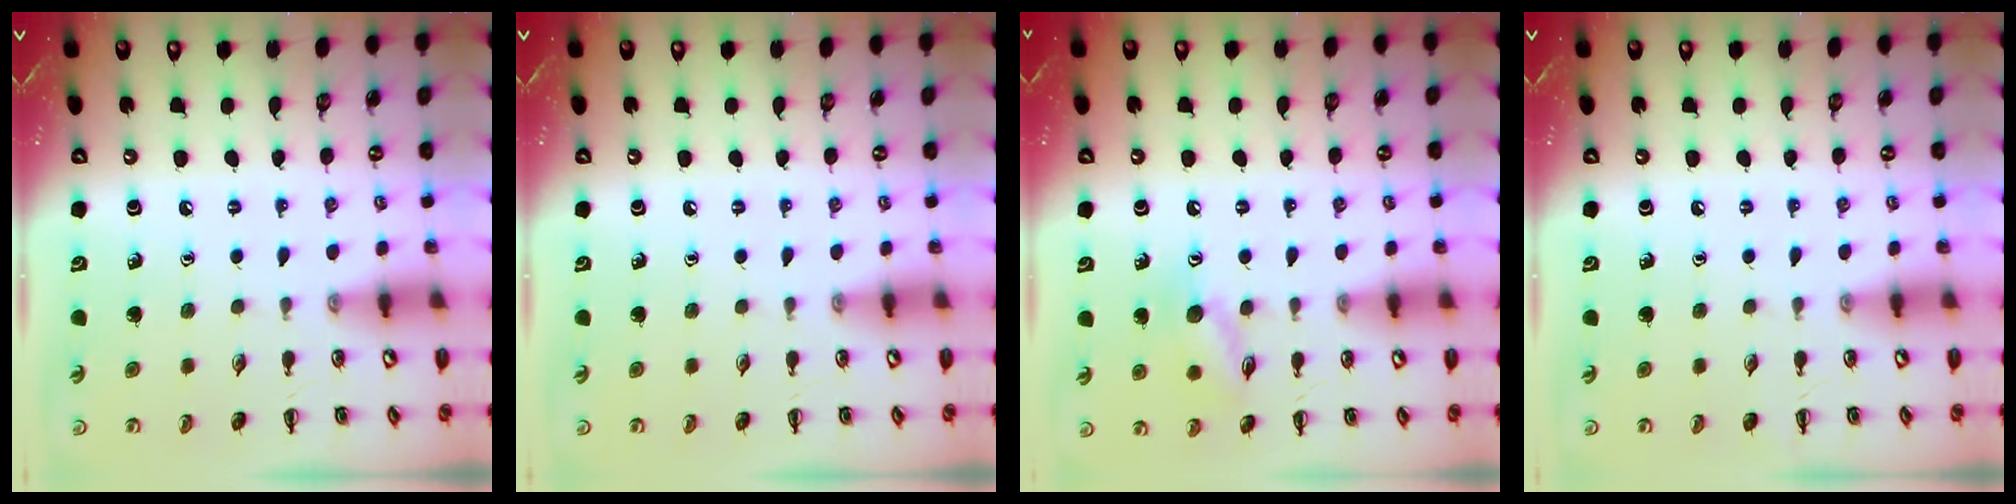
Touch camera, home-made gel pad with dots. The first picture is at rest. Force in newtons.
{"total": 0.0}
{"total": 10.0, "press": 9.9, "slide": 1.0}
{"total": 0.0}